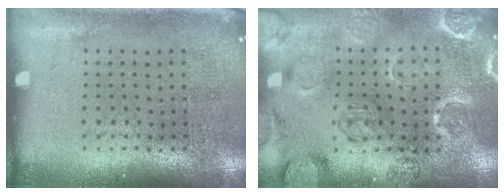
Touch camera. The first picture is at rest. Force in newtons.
{"total": 3.1, "press": 3.0, "slide": 0.6}